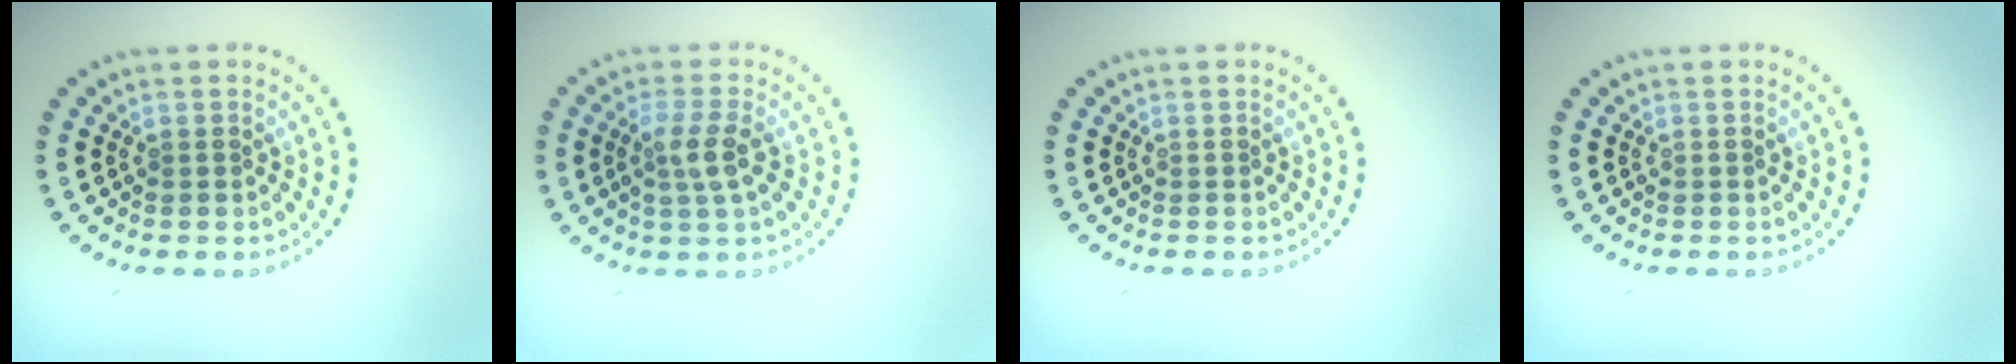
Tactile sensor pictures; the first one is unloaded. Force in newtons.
{"total": 2.5, "press": 2.3, "slide": 0.9}
{"total": 0.0}
{"total": 0.0}